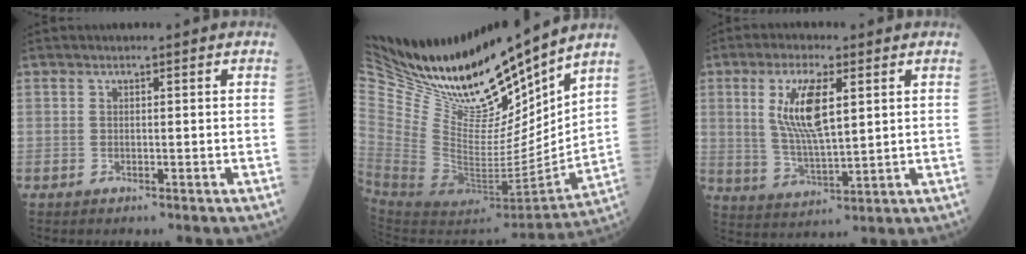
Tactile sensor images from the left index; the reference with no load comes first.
{"total": 24.0, "force": [22.3, 3.8, 8.1], "torque": [-0.168, -0.069, 0.396]}
{"total": 9.2, "force": [2.8, 2.2, 8.5], "torque": [-0.182, -0.004, 0.057]}